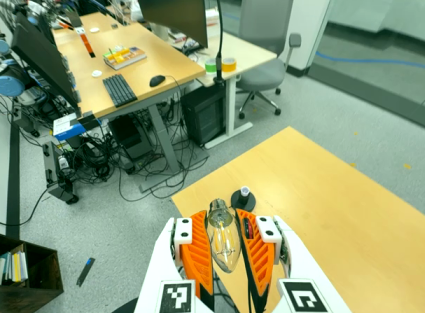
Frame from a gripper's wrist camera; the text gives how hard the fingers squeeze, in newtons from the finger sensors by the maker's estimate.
{"total": 23.5, "left": 24.6, "right": 22.4}